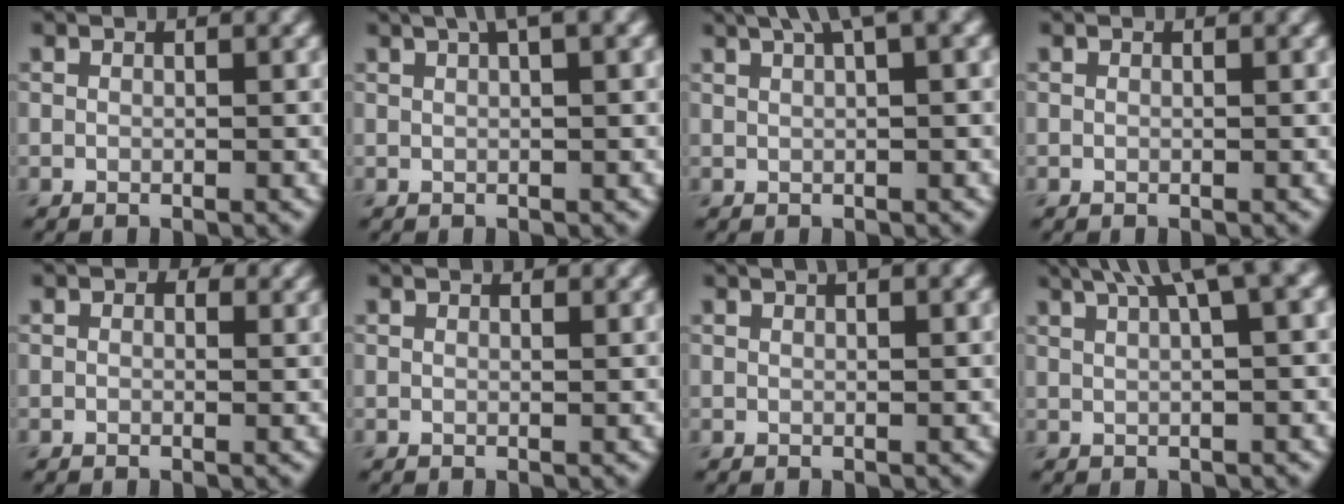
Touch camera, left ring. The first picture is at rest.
{"total": 3.4, "force": [2.0, 0.7, 2.7], "torque": [-0.035, 0.010, 0.029]}
{"total": 4.2, "force": [2.6, 0.7, 3.2], "torque": [-0.044, 0.019, 0.042]}
{"total": 0.0}
{"total": 1.4, "force": [0.7, 0.9, 0.8], "torque": [-0.008, -0.003, 0.007]}
{"total": 1.5, "force": [1.3, 0.4, 0.6], "torque": [-0.014, 0.000, 0.013]}
{"total": 3.2, "force": [2.1, 1.2, 2.1], "torque": [-0.009, 0.004, 0.008]}
{"total": 5.8, "force": [3.4, 1.2, 4.6], "torque": [-0.054, 0.025, 0.050]}